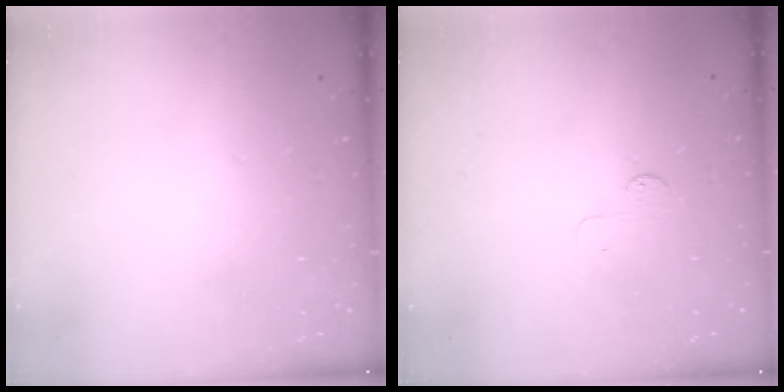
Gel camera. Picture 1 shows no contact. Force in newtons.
{"total": 2.6, "press": 2.6, "slide": 0.3}